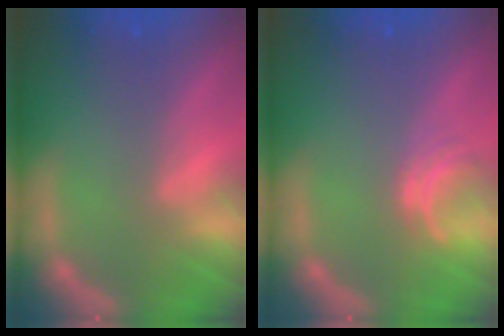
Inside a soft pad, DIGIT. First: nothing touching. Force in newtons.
{"total": 2.0}